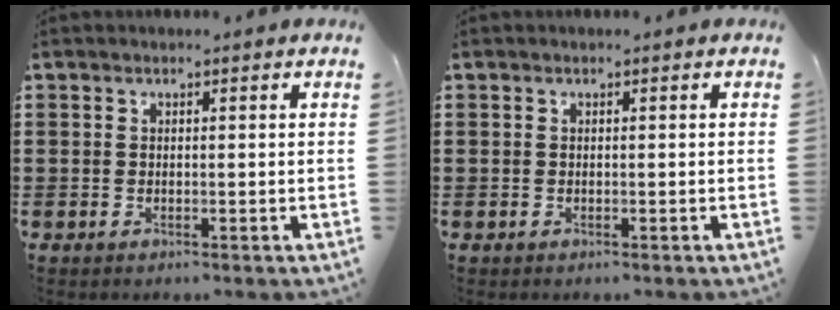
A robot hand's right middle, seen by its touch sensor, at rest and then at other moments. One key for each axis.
{"total": 0.0}